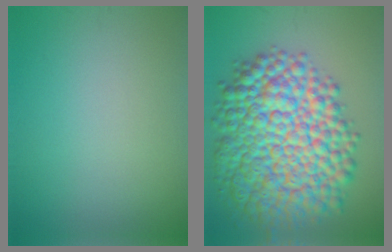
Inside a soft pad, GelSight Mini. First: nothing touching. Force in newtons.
{"total": 14.4, "press": 14.4, "slide": 0.3}